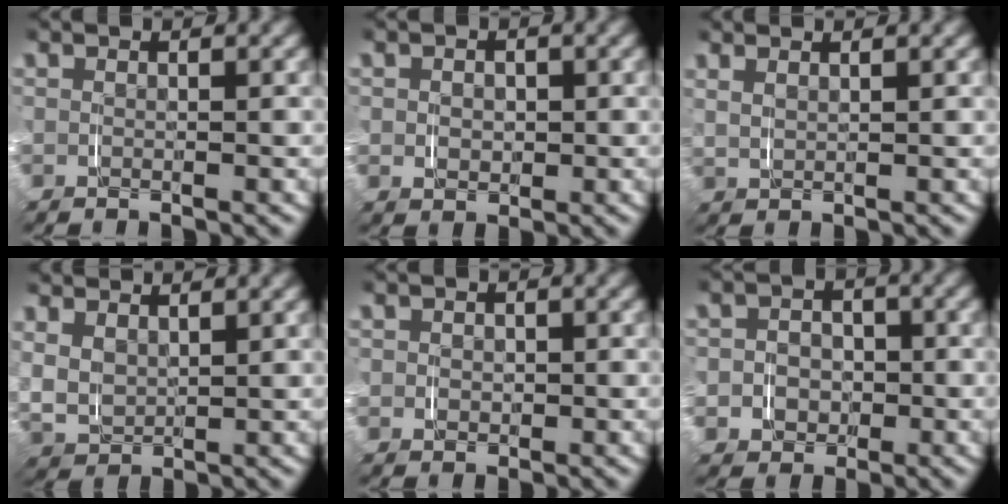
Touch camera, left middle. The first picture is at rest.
{"total": 1.2, "force": [0.2, 1.2, -0.1], "torque": [0.008, -0.007, 0.007]}
{"total": 2.0, "force": [1.8, -0.9, -0.1], "torque": [0.015, 0.006, 0.032]}
{"total": 3.8, "force": [2.7, 2.7, 0.5], "torque": [-0.025, -0.003, 0.042]}
{"total": 1.0, "force": [0.2, 0.8, -0.4], "torque": [0.011, -0.006, 0.006]}
{"total": 2.4, "force": [-0.7, 2.3, 0.1], "torque": [0.021, -0.009, -0.011]}